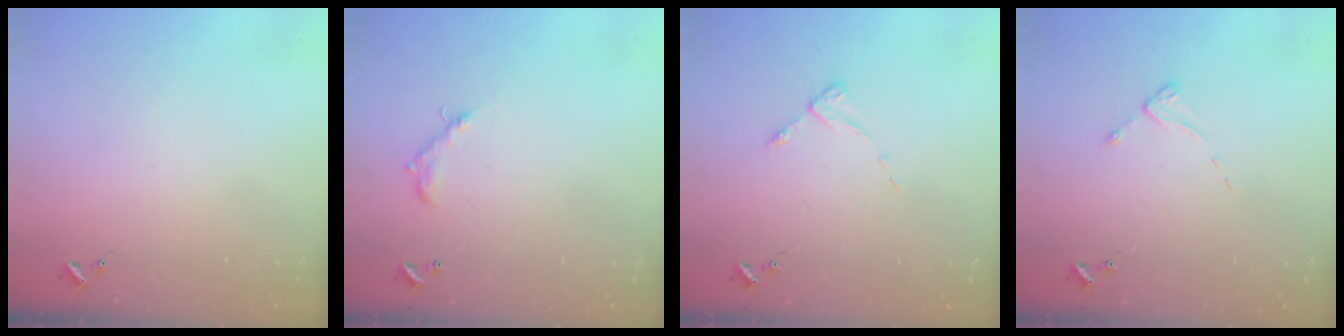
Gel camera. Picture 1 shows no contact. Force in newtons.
{"total": 5.8, "press": 5.8, "slide": 0.3}
{"total": 2.7, "press": 2.7, "slide": 0.3}
{"total": 2.3, "press": 2.3, "slide": 0.3}